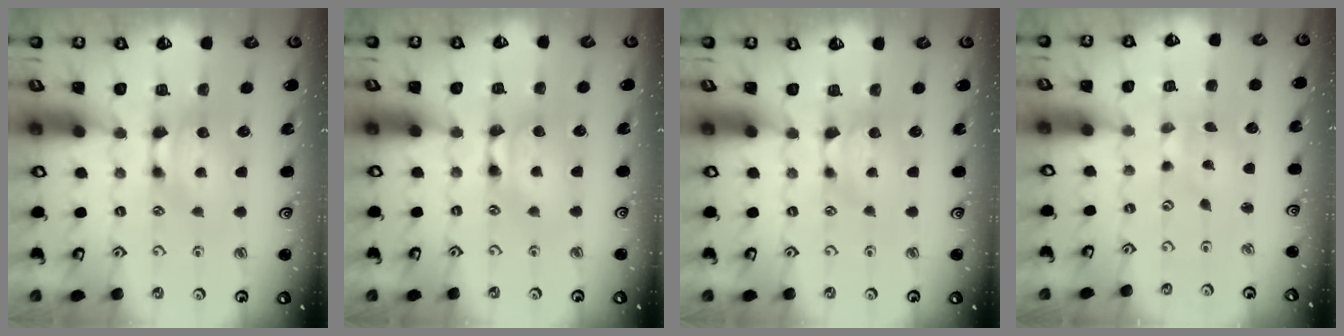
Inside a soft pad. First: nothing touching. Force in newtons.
{"total": 1.8, "press": 1.8, "slide": 0.1}
{"total": 0.8, "press": 0.7, "slide": 0.2}
{"total": 5.0, "press": 5.0, "slide": 0.8}